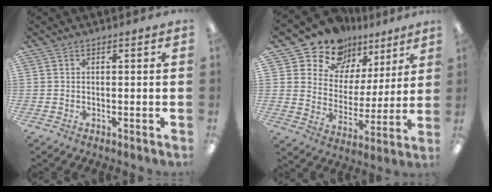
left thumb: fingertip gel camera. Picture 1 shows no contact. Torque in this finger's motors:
{"motor_torque": [0.57, 0.51, 1.20, -1.57, 0.05]}